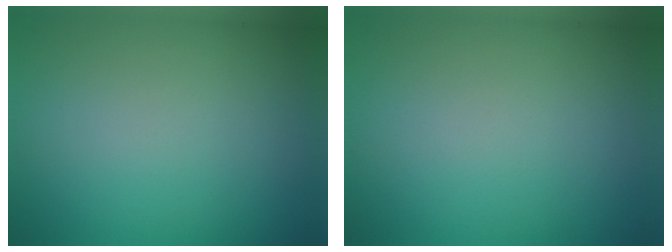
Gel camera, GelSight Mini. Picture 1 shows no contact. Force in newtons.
{"total": 0.0}